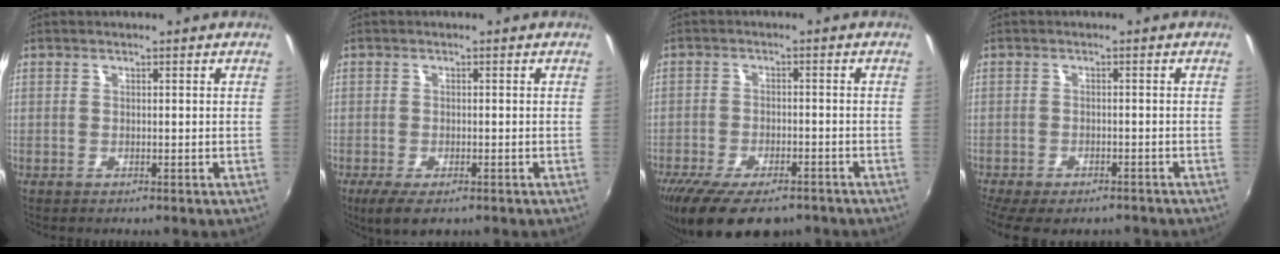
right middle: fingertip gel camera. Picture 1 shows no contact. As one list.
[{"total": 5.0, "force": [-3.1, 1.9, 3.4], "torque": [-0.076, -0.020, -0.051]}, {"total": 14.0, "force": [-10.2, 5.5, 7.9], "torque": [-0.170, -0.035, -0.162]}, {"total": 9.5, "force": [-7.5, 3.2, 4.8], "torque": [-0.110, -0.037, -0.114]}]